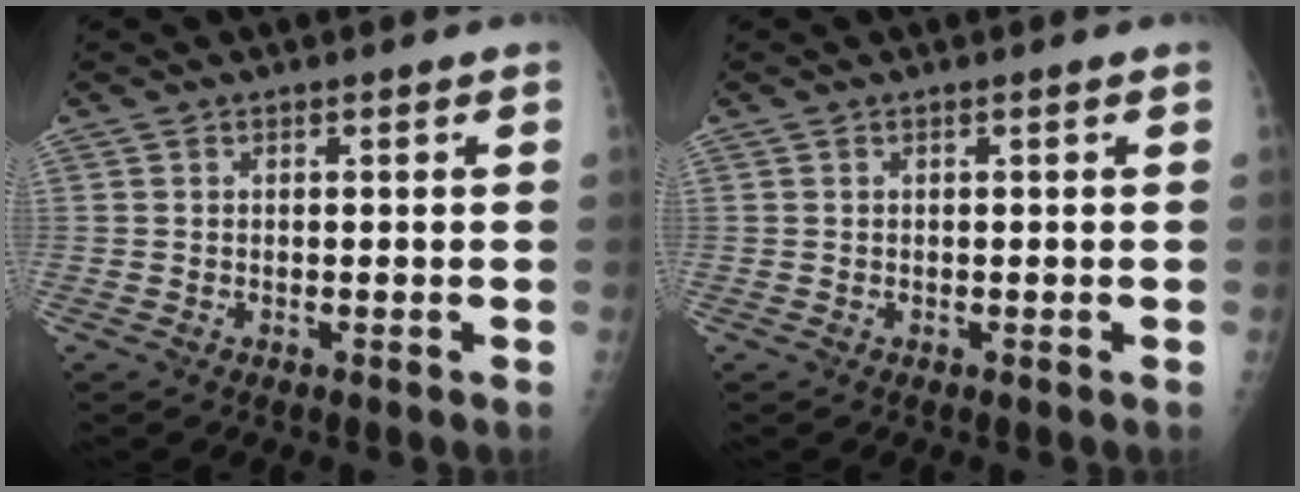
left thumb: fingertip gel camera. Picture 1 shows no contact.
{"total": 0.0}